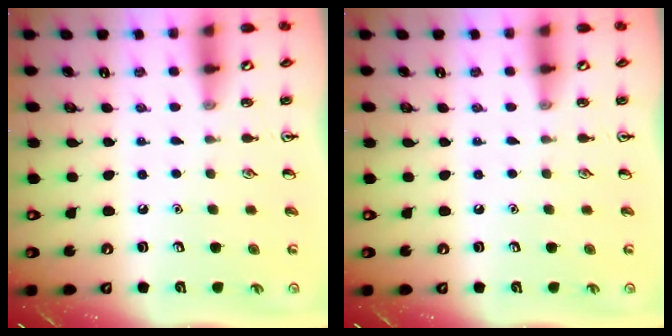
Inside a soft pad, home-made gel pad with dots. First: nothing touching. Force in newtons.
{"total": 0.0}